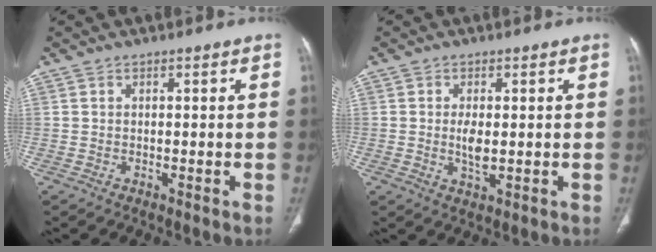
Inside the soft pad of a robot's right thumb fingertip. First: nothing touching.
{"total": 3.6, "force": [0.1, 1.6, 3.2], "torque": [-0.064, -0.008, 0.004]}